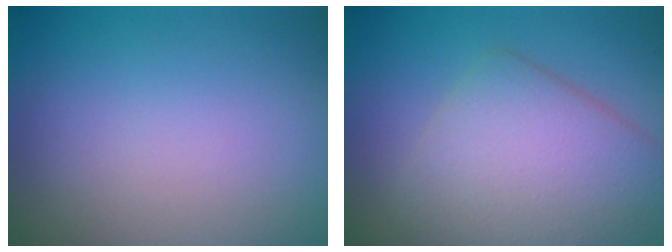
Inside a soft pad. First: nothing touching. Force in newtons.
{"total": 6.3, "press": 6.2, "slide": 0.4}